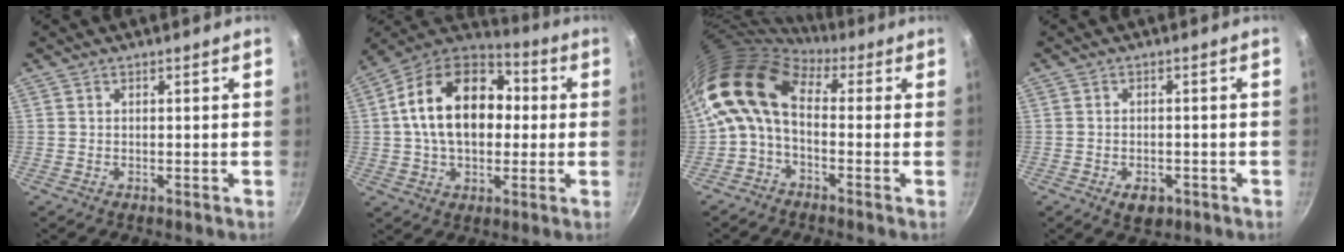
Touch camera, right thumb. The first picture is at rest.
{"total": 20.6, "force": [1.9, 13.9, 15.1], "torque": [-0.227, 0.034, 0.016]}
{"total": 11.9, "force": [0.5, 7.3, 9.4], "torque": [-0.177, 0.024, -0.011]}
{"total": 4.0, "force": [-1.8, 2.5, 2.5], "torque": [-0.034, 0.011, -0.019]}